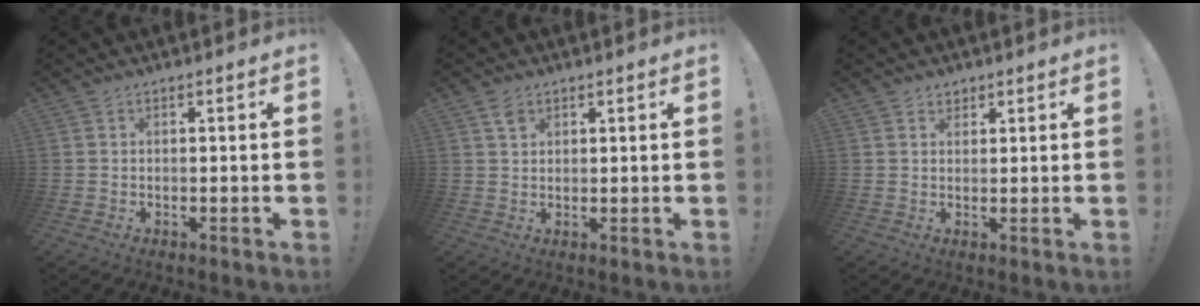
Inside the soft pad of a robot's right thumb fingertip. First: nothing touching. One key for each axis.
{"total": 2.9, "fx": 1.7, "fy": 2.0, "fz": 1.3, "tx": -0.008, "ty": -0.006, "tz": 0.029}
{"total": 2.1, "fx": 1.5, "fy": 1.4, "fz": 0.2, "tx": 0.016, "ty": -0.013, "tz": 0.024}